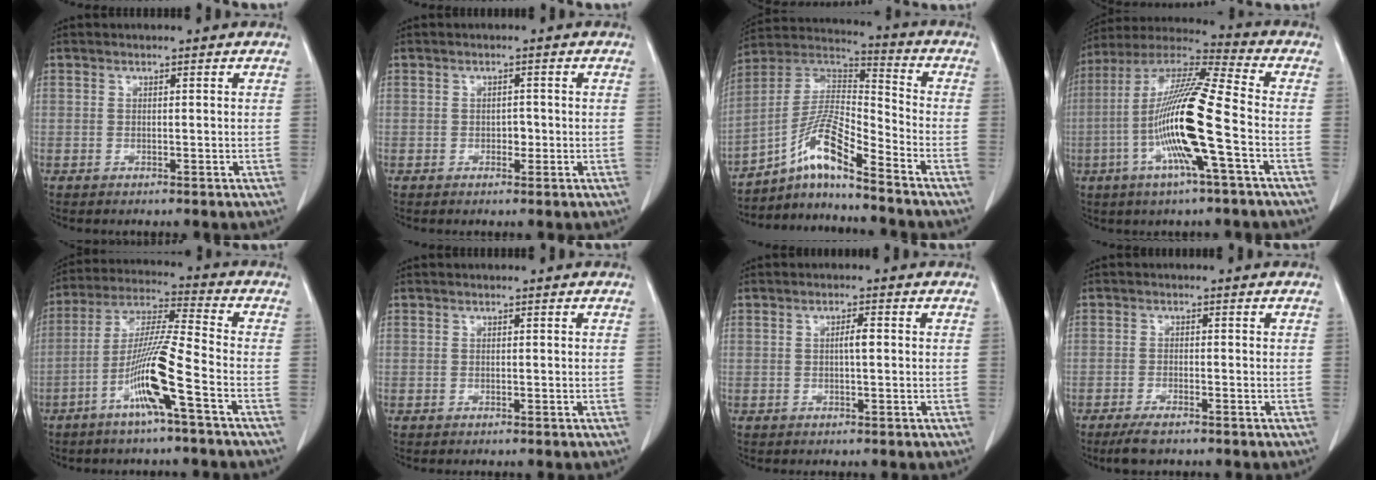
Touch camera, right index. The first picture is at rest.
{"total": 1.3, "force": [-0.3, 0.9, 0.9], "torque": [-0.012, 0.003, -0.004]}
{"total": 11.4, "force": [-7.8, 0.5, 8.3], "torque": [-0.167, 0.015, -0.146]}
{"total": 17.0, "force": [-4.2, 0.4, 16.5], "torque": [-0.330, -0.003, -0.090]}
{"total": 11.7, "force": [-5.1, -0.6, 10.5], "torque": [-0.210, -0.001, -0.101]}
{"total": 0.0}
{"total": 1.8, "force": [0.1, 0.2, 1.7], "torque": [-0.031, 0.003, 0.001]}
{"total": 3.5, "force": [-2.7, 0.6, 2.2], "torque": [-0.046, -0.007, -0.048]}